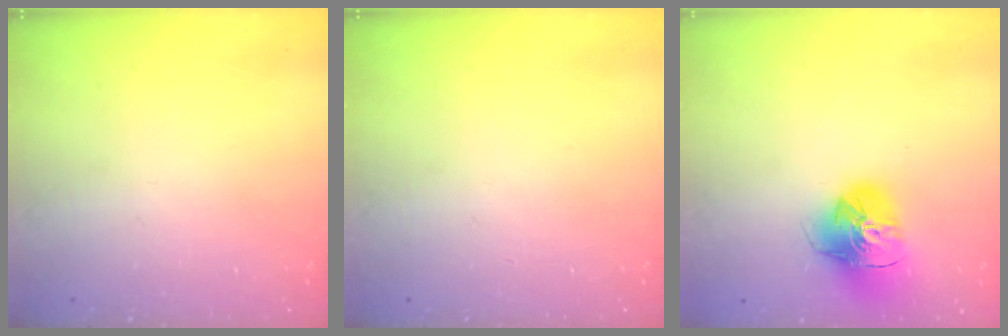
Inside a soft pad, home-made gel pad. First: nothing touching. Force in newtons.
{"total": 0.0}
{"total": 15.8, "press": 15.7, "slide": 2.1}